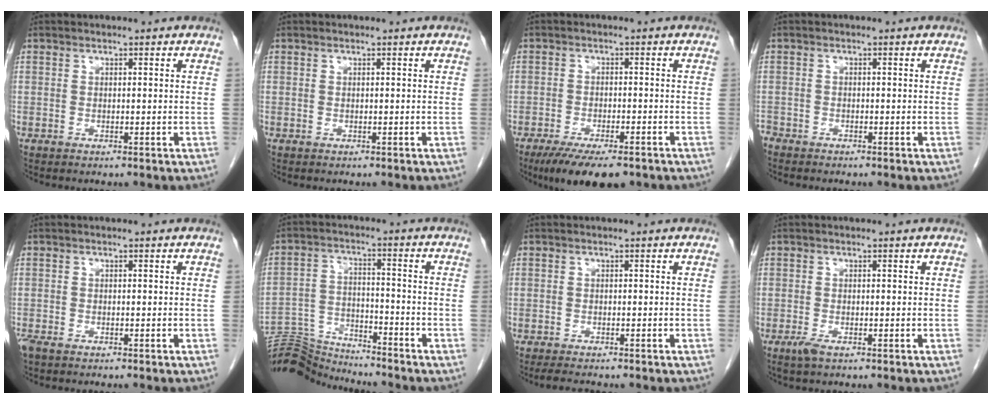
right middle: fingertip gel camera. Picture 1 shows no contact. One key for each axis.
{"total": 0.0}
{"total": 9.3, "fx": -6.8, "fy": 2.9, "fz": 5.6, "tx": -0.084, "ty": -0.013, "tz": -0.105}
{"total": 1.7, "fx": -1.6, "fy": 0.4, "fz": -0.1, "tx": 0.001, "ty": -0.003, "tz": -0.032}
{"total": 2.2, "fx": -1.8, "fy": 0.5, "fz": 1.1, "tx": -0.024, "ty": -0.007, "tz": -0.032}
{"total": 10.9, "fx": -10.9, "fy": 0.1, "fz": 0.0, "tx": -0.002, "ty": 0.016, "tz": -0.200}
{"total": 2.9, "fx": -2.5, "fy": 0.4, "fz": 1.3, "tx": -0.026, "ty": -0.010, "tz": -0.038}
{"total": 1.6, "fx": -1.0, "fy": 0.3, "fz": 1.2, "tx": -0.029, "ty": -0.003, "tz": -0.020}